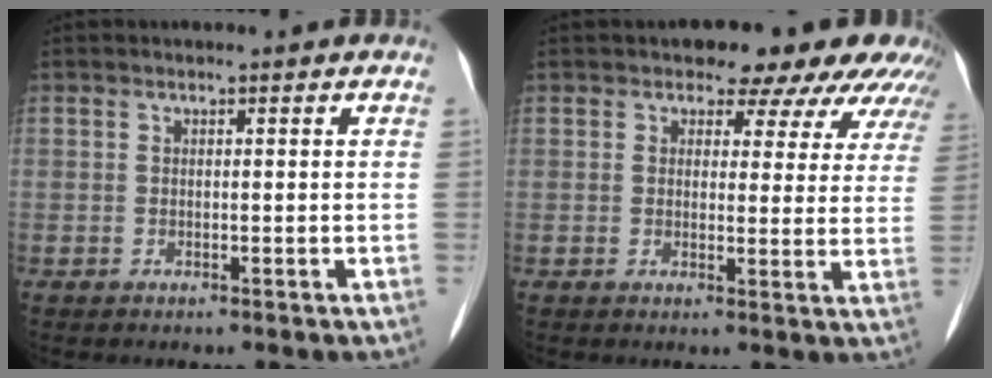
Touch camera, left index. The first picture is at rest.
{"total": 10.4, "force": [8.6, 4.8, 3.4], "torque": [-0.006, 0.005, 0.071]}